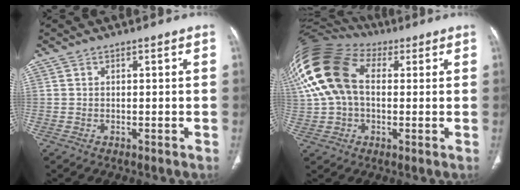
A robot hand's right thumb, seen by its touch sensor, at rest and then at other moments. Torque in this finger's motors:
{"motor_torque": [-0.71, 2.72, 2.19, 0.03, 0.85]}